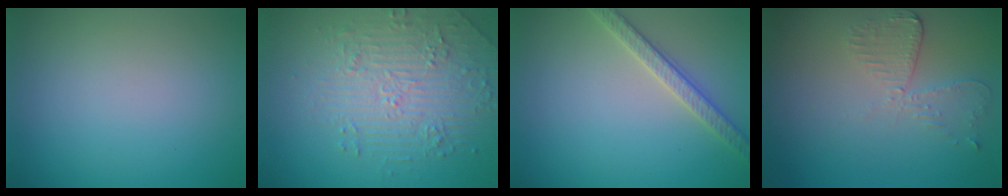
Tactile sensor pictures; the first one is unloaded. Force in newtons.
{"total": 4.4, "press": 4.0, "slide": 1.8}
{"total": 2.6, "press": 2.5, "slide": 0.5}
{"total": 2.7, "press": 2.4, "slide": 1.2}